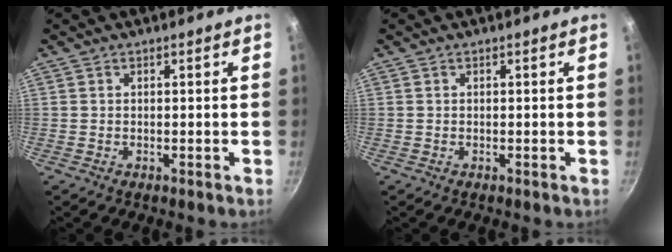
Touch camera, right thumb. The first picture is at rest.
{"total": 0.0}